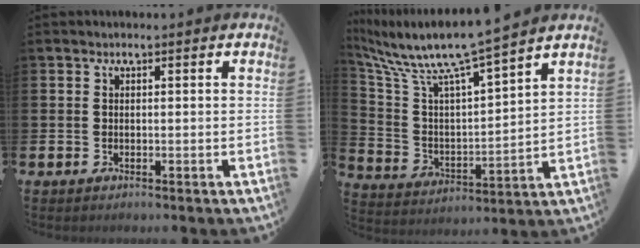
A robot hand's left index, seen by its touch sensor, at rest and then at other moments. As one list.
[{"total": 9.2, "force": [8.3, 0.1, 4.0], "torque": [-0.116, -0.060, 0.135]}]